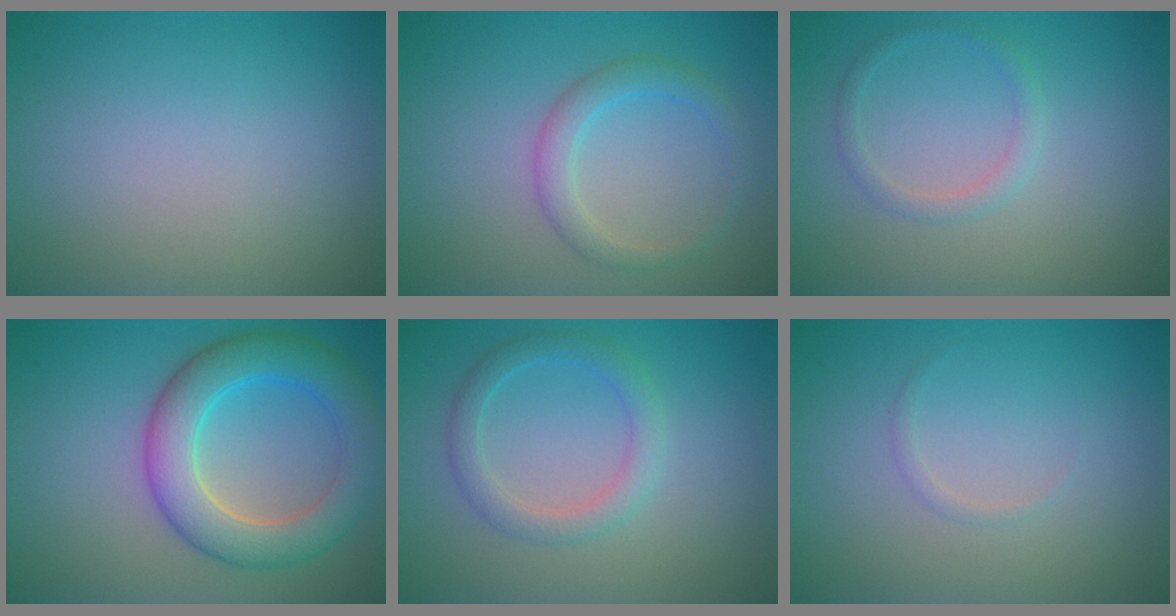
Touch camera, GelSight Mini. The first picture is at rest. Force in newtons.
{"total": 2.4, "press": 2.4, "slide": 0.1}
{"total": 1.4, "press": 1.4, "slide": 0.1}
{"total": 6.7, "press": 6.7, "slide": 0.1}
{"total": 2.6, "press": 2.6, "slide": 0.2}
{"total": 0.5, "press": 0.5, "slide": 0.0}